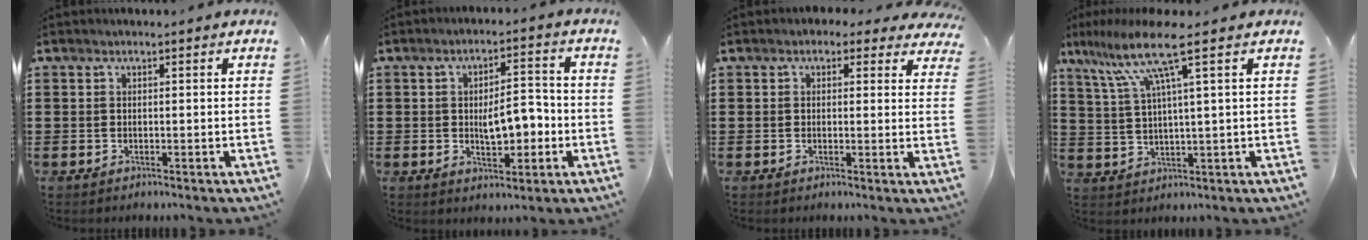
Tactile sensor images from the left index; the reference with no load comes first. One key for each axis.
{"total": 6.8, "fx": -1.0, "fy": 3.2, "fz": 5.9, "tx": -0.083, "ty": -0.001, "tz": -0.025}
{"total": 1.8, "fx": 1.1, "fy": 1.2, "fz": 0.8, "tx": -0.015, "ty": 0.006, "tz": 0.018}
{"total": 10.4, "fx": 5.3, "fy": 0.6, "fz": 8.9, "tx": -0.200, "ty": -0.012, "tz": 0.084}